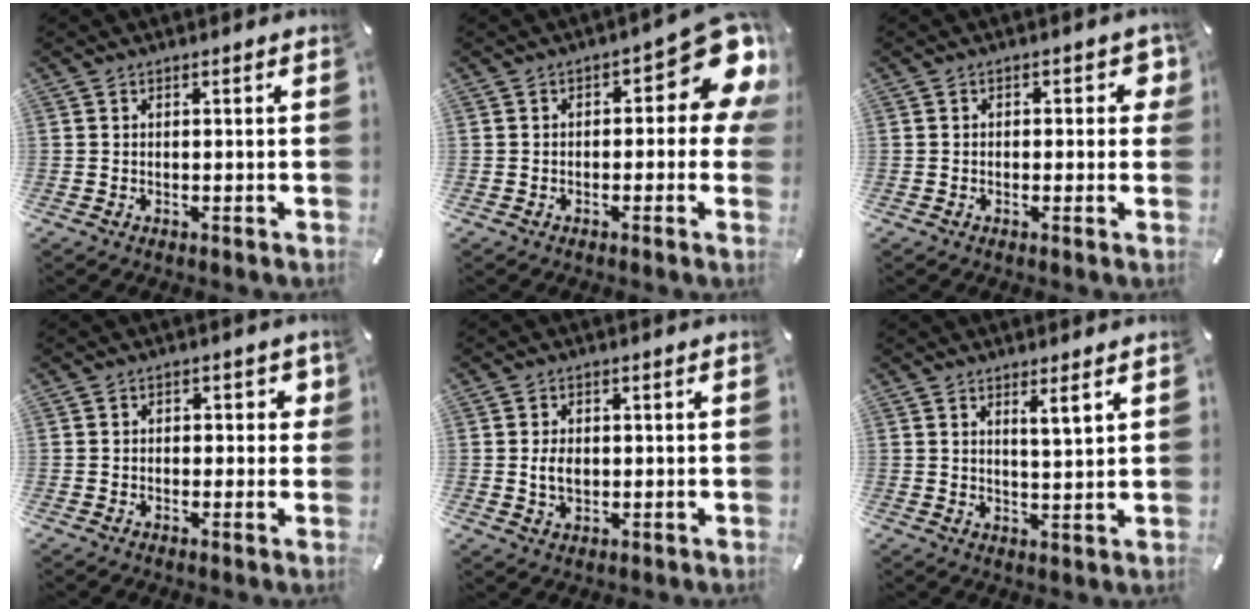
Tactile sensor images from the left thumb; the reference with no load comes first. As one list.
[{"total": 14.4, "force": [4.8, 6.1, 12.2], "torque": [-0.143, -0.041, 0.078]}, {"total": 3.2, "force": [0.2, 2.0, 2.5], "torque": [-0.026, 0.001, -0.003]}, {"total": 2.9, "force": [-0.3, 2.1, 2.0], "torque": [-0.022, 0.006, -0.012]}, {"total": 4.1, "force": [-0.1, 2.8, 2.9], "torque": [-0.054, 0.000, -0.005]}, {"total": 4.3, "force": [2.7, 0.3, 3.4], "torque": [-0.064, -0.012, 0.043]}]